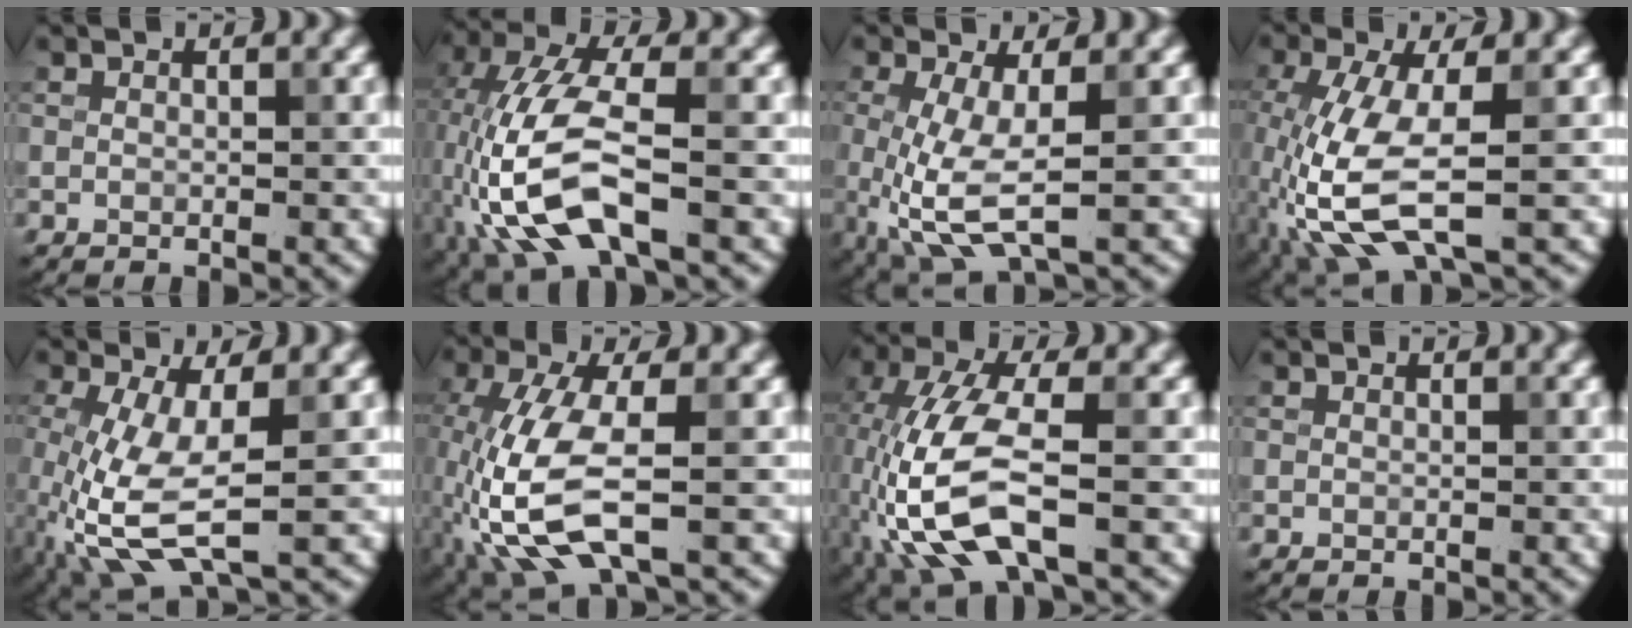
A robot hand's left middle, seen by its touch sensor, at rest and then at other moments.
{"total": 9.9, "force": [-3.0, 4.1, 8.5], "torque": [-0.196, 0.002, -0.066]}
{"total": 5.6, "force": [-1.0, 2.0, 5.2], "torque": [-0.130, -0.015, -0.016]}
{"total": 7.4, "force": [-2.3, 2.5, 6.5], "torque": [-0.162, -0.012, -0.048]}
{"total": 6.7, "force": [-2.0, 2.4, 5.9], "torque": [-0.149, -0.009, -0.038]}
{"total": 8.1, "force": [-2.7, 3.0, 7.0], "torque": [-0.172, -0.006, -0.058]}
{"total": 8.8, "force": [-2.8, 3.5, 7.6], "torque": [-0.182, 0.002, -0.062]}
{"total": 0.0}